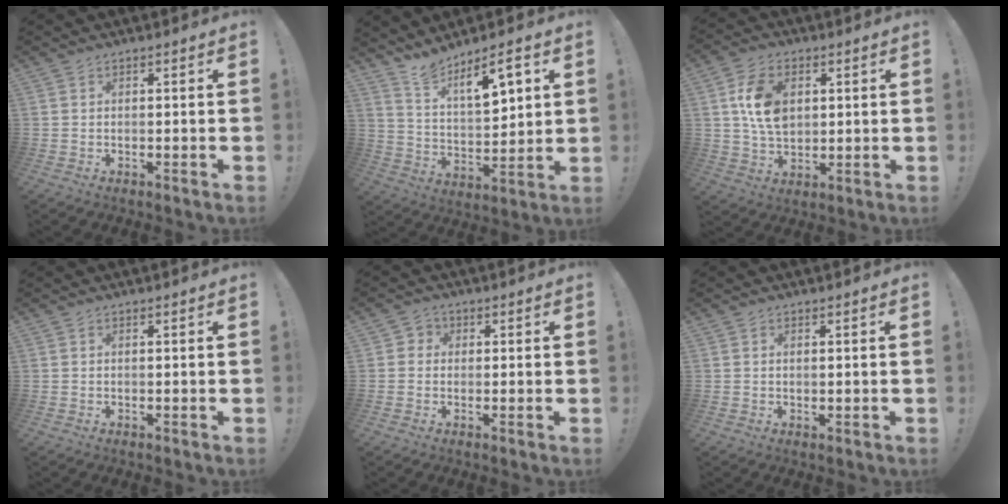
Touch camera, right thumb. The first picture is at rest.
{"total": 10.9, "force": [7.9, 3.1, 6.7], "torque": [-0.107, -0.051, 0.137]}
{"total": 12.5, "force": [2.8, 8.9, 8.3], "torque": [-0.139, 0.011, 0.053]}
{"total": 0.0}
{"total": 2.8, "force": [-0.6, 2.5, 1.1], "torque": [-0.014, 0.008, -0.011]}
{"total": 0.5, "force": [0.4, 0.0, 0.3], "torque": [-0.001, -0.003, 0.007]}